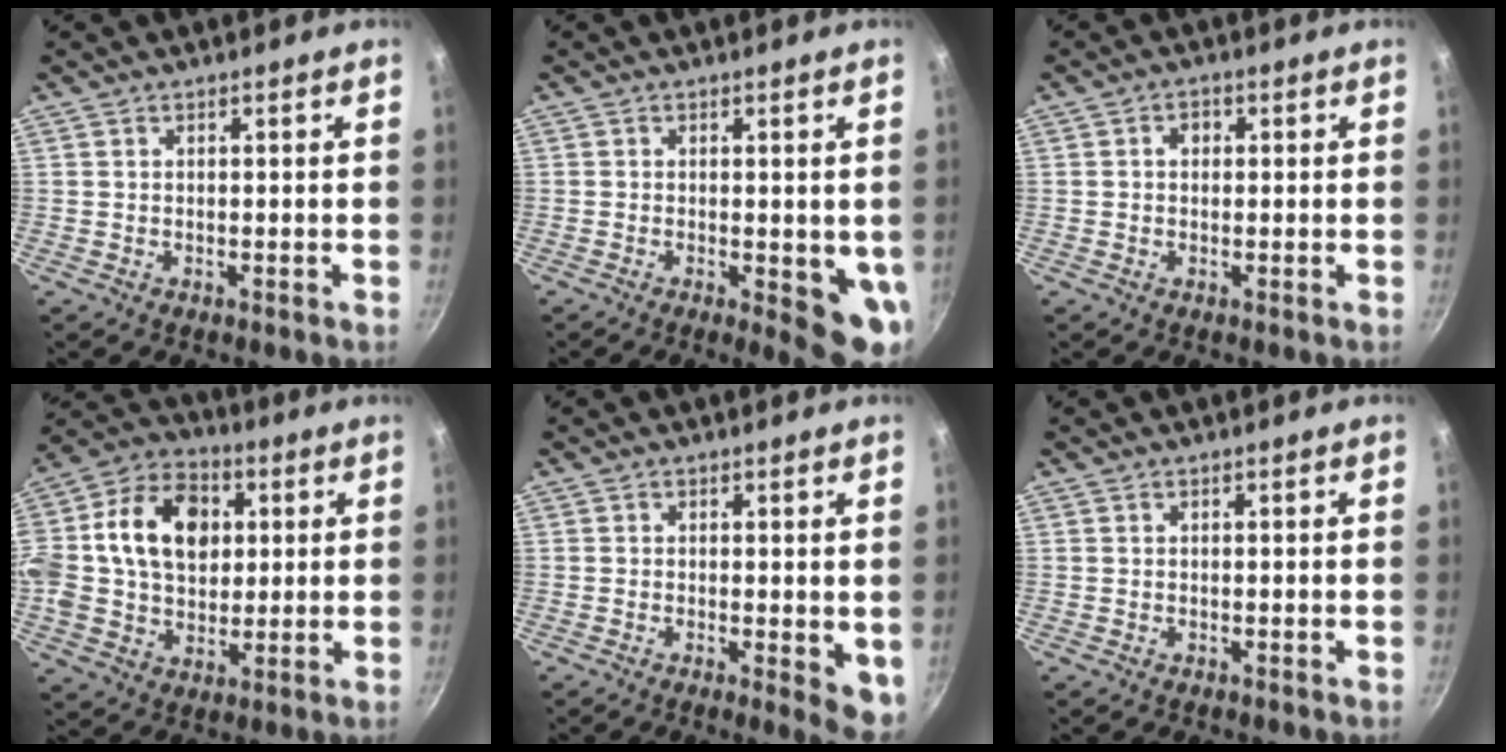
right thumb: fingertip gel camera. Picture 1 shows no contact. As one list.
[{"total": 7.4, "force": [-1.0, 2.6, 6.9], "torque": [-0.073, -0.015, -0.009]}, {"total": 2.0, "force": [0.3, 1.7, 1.1], "torque": [-0.008, 0.004, 0.001]}, {"total": 20.9, "force": [3.6, 15.2, 13.9], "torque": [-0.230, 0.027, 0.048]}, {"total": 5.3, "force": [-0.5, 2.0, 4.9], "torque": [-0.055, -0.009, -0.005]}, {"total": 0.0}]